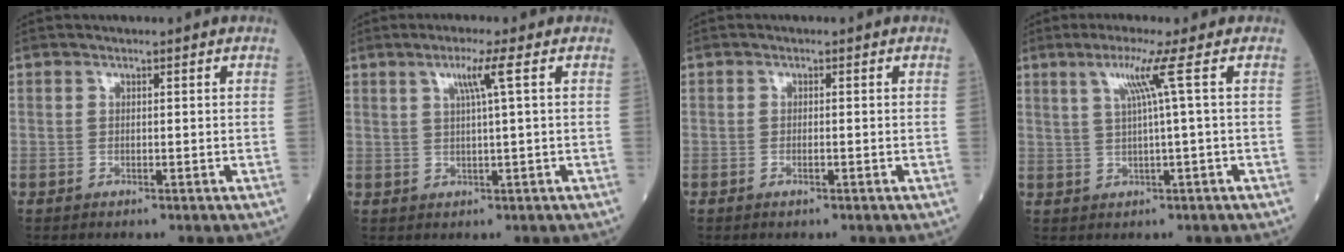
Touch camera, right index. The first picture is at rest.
{"total": 3.6, "force": [1.4, -0.9, 3.2], "torque": [-0.063, 0.001, 0.027]}
{"total": 1.1, "force": [-0.5, 0.1, 1.0], "torque": [-0.019, -0.001, -0.009]}
{"total": 4.5, "force": [1.5, -1.6, 4.0], "torque": [-0.082, 0.002, 0.033]}